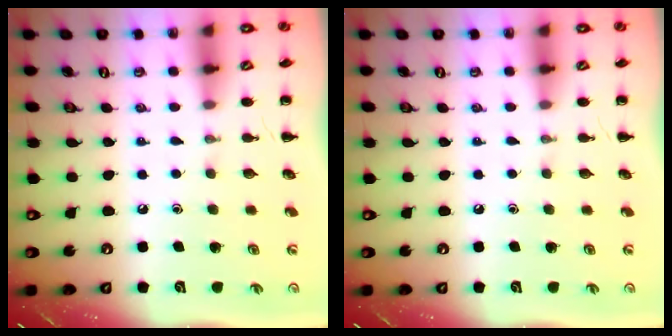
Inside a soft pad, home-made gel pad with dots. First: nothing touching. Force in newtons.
{"total": 0.0}